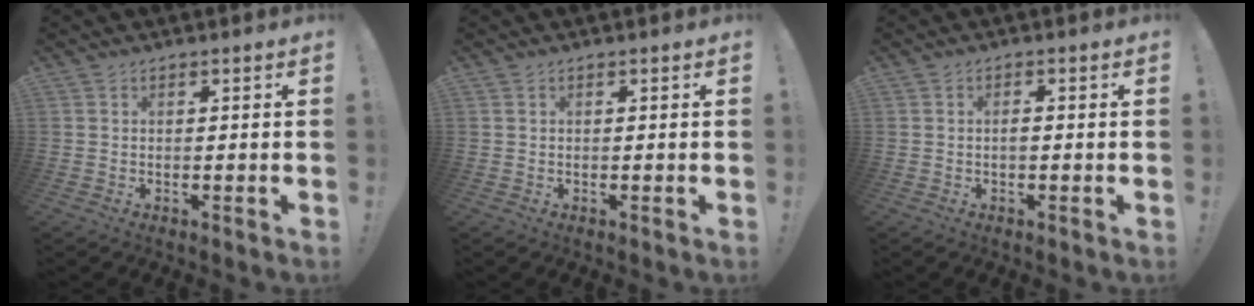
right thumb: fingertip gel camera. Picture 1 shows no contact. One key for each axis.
{"total": 0.0}
{"total": 1.4, "fx": -0.5, "fy": 0.6, "fz": 1.2, "tx": -0.023, "ty": 0.004, "tz": -0.011}